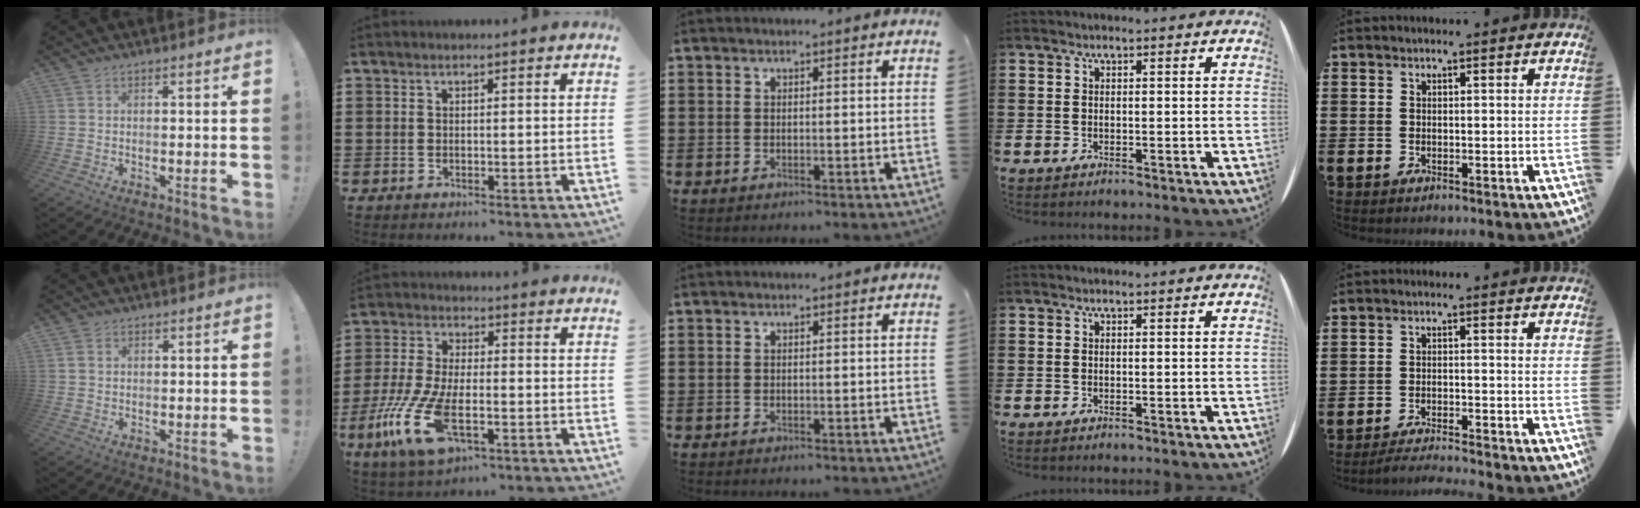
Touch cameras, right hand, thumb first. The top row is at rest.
{"thumb": {"total": 1.7, "force": [0.8, 1.4, 0.4], "torque": [-0.001, 0.000, 0.015]}, "index": {"total": 11.7, "force": [-4.7, 4.9, 9.6], "torque": [-0.229, -0.015, -0.088]}, "little": {"total": 2.2, "force": [-2.2, -0.3, 0.4], "torque": [-0.006, 0.003, -0.045]}}